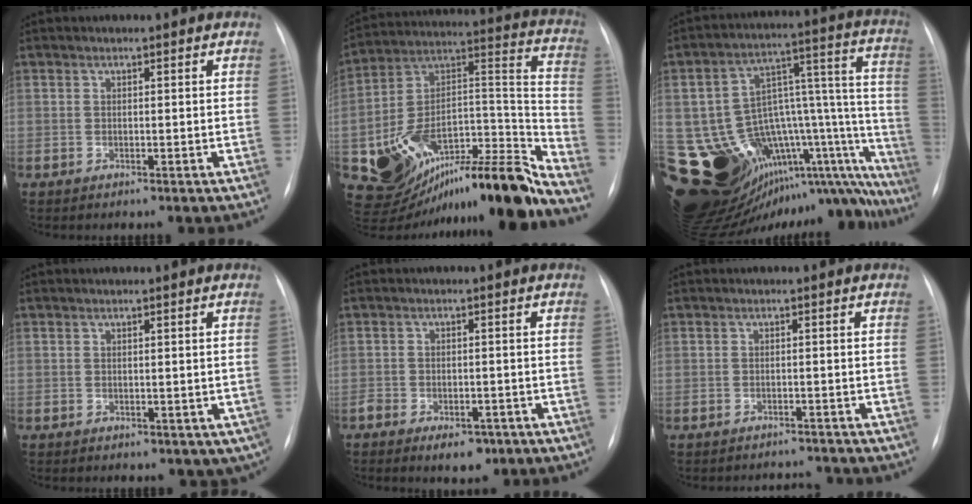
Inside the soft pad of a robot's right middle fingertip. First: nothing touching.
{"total": 26.3, "force": [-20.3, 5.1, 15.8], "torque": [-0.215, 0.037, -0.322]}
{"total": 27.8, "force": [-16.7, 14.3, 17.1], "torque": [-0.199, 0.112, -0.197]}
{"total": 3.2, "force": [-0.7, 2.3, 2.1], "torque": [-0.014, 0.002, 0.004]}
{"total": 5.1, "force": [-3.3, 2.8, 2.8], "torque": [-0.036, 0.000, -0.041]}
{"total": 2.6, "force": [-2.5, 0.3, -0.6], "torque": [0.011, -0.004, -0.034]}